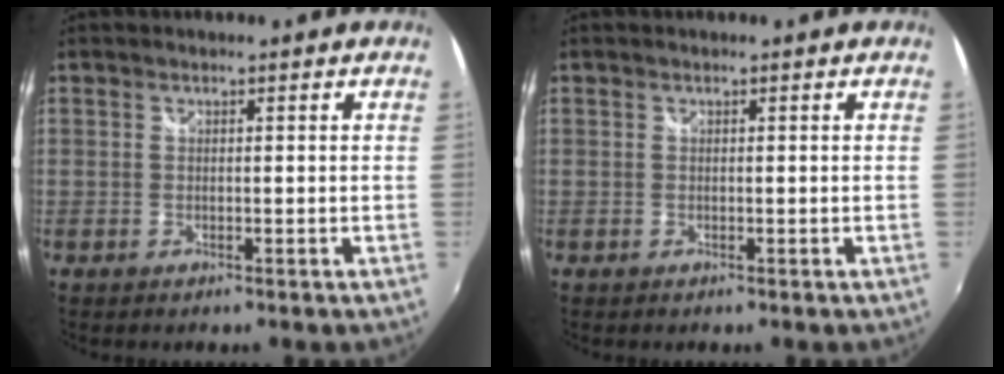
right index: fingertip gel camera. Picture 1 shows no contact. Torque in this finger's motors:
{"motor_torque": [-0.02, 0.00, 0.00, 0.01]}